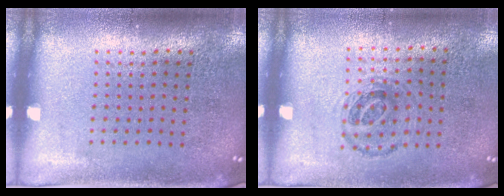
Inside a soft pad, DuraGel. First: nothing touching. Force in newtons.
{"total": 0.9, "press": 0.8, "slide": 0.5}